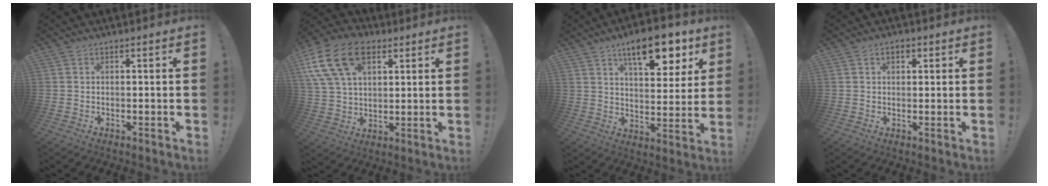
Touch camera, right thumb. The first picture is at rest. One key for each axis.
{"total": 17.5, "fx": 8.1, "fy": 11.2, "fz": 10.8, "tx": -0.202, "ty": -0.027, "tz": 0.149}
{"total": 15.5, "fx": 9.5, "fy": 5.8, "fz": 10.8, "tx": -0.144, "ty": -0.047, "tz": 0.153}
{"total": 2.4, "fx": 0.9, "fy": 1.5, "fz": 1.6, "tx": -0.028, "ty": 0.003, "tz": 0.014}